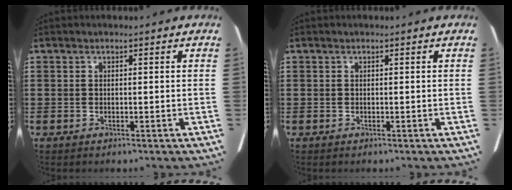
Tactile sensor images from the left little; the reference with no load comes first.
{"total": 0.0}